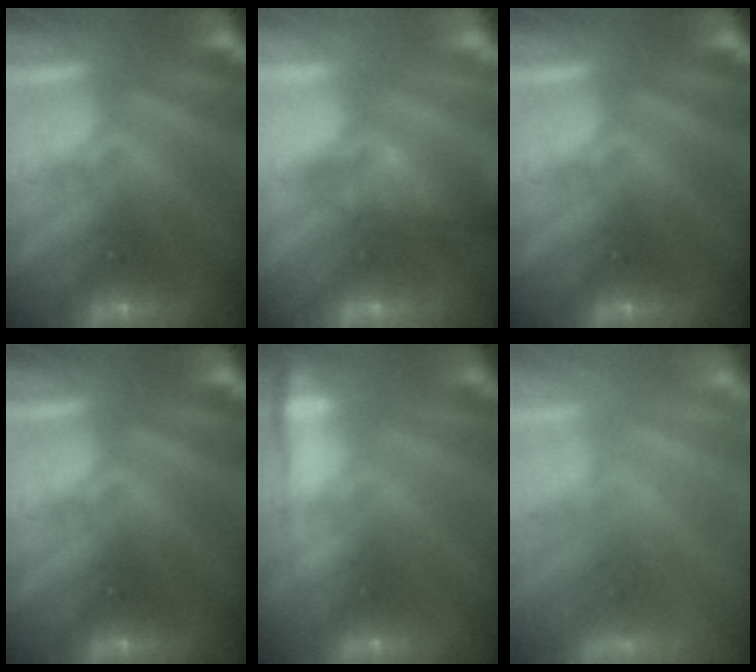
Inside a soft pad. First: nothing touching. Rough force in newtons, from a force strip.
{"total": 7.5}
{"total": 0.0}
{"total": 0.0}
{"total": 7.6}
{"total": 8.2}